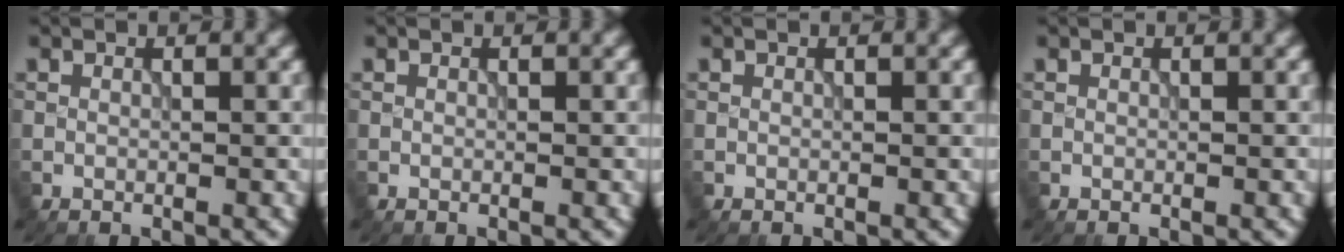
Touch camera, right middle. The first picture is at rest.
{"total": 0.0}
{"total": 0.0}
{"total": 0.0}